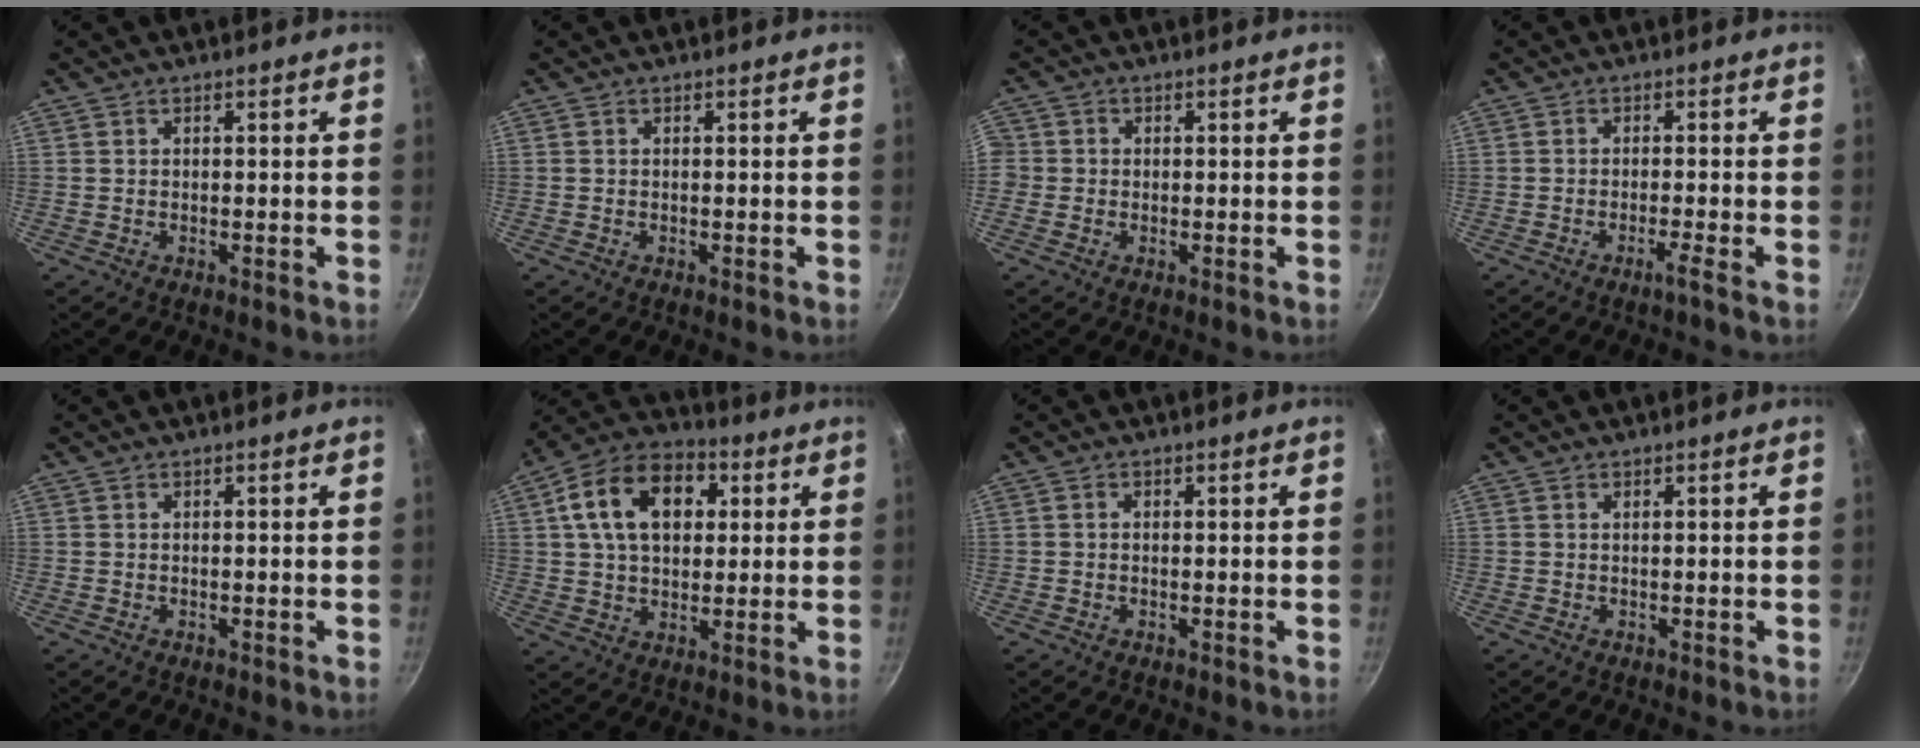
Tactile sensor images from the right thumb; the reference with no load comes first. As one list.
[{"total": 0.0}, {"total": 2.4, "force": [-0.6, 2.3, 0.5], "torque": [-0.001, 0.008, -0.015]}, {"total": 2.0, "force": [-1.3, -0.6, 1.4], "torque": [-0.034, 0.009, -0.023]}, {"total": 0.0}, {"total": 16.5, "force": [4.4, 11.1, 11.3], "torque": [-0.168, 0.018, 0.059]}, {"total": 0.5, "force": [0.0, 0.4, 0.3], "torque": [-0.005, 0.004, 0.000]}, {"total": 0.0}]